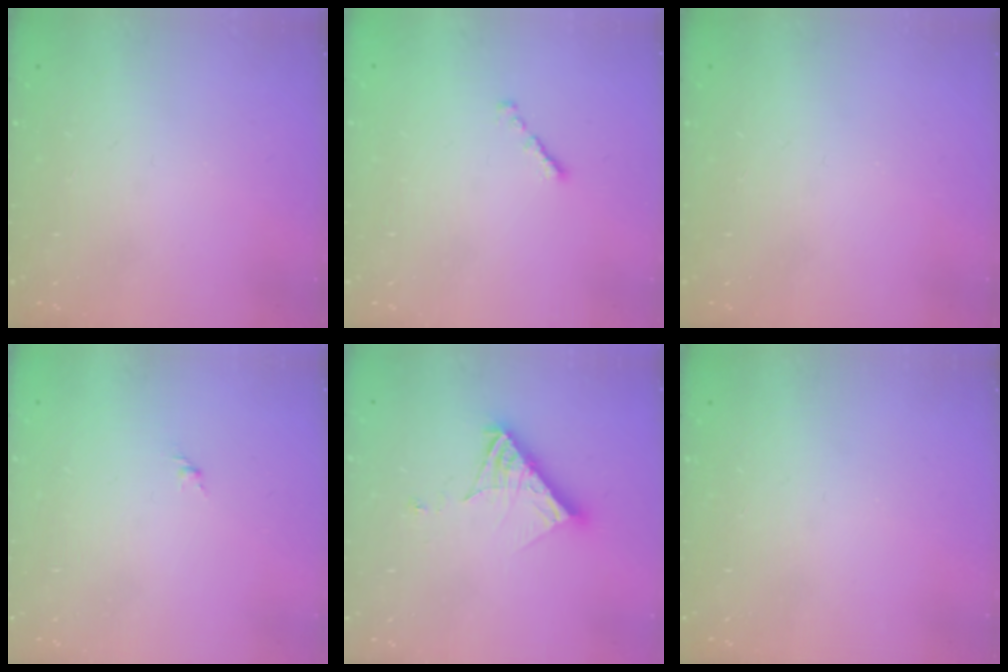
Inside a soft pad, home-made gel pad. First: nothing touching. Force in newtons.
{"total": 0.8, "press": 0.7, "slide": 0.4}
{"total": 0.0}
{"total": 1.6, "press": 1.5, "slide": 0.6}
{"total": 11.7, "press": 11.6, "slide": 1.5}
{"total": 0.0}